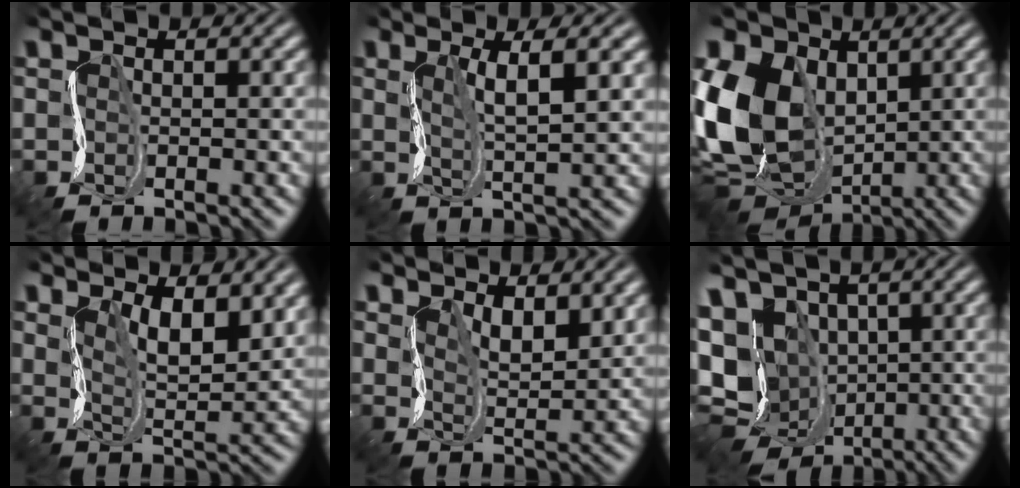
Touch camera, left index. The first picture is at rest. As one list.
[{"total": 3.4, "force": [0.9, 0.4, 3.3], "torque": [-0.066, -0.008, 0.012]}, {"total": 13.0, "force": [0.5, 9.3, 9.0], "torque": [-0.210, -0.018, -0.007]}, {"total": 5.4, "force": [2.2, 2.3, 4.3], "torque": [-0.076, -0.012, 0.033]}, {"total": 3.1, "force": [1.4, 1.4, 2.4], "torque": [-0.053, -0.012, 0.024]}, {"total": 13.3, "force": [-1.0, 11.2, 7.1], "torque": [-0.160, -0.013, -0.026]}]